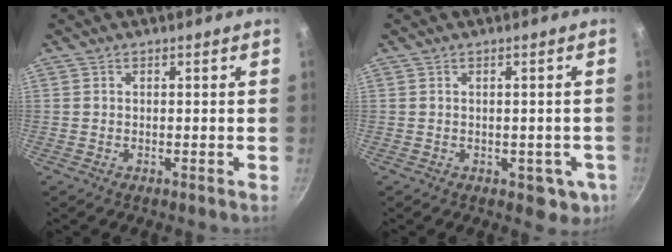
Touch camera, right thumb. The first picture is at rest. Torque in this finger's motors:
{"motor_torque": [-0.03, 0.03, 0.22, 0.17, 0.00]}